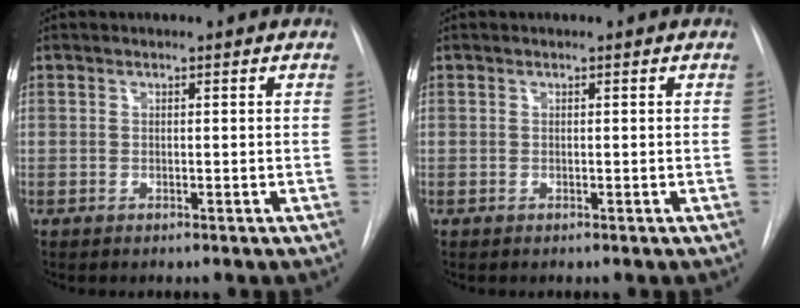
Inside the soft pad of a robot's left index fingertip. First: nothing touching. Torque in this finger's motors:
{"motor_torque": [0.00, 0.00, 0.00, 0.00]}